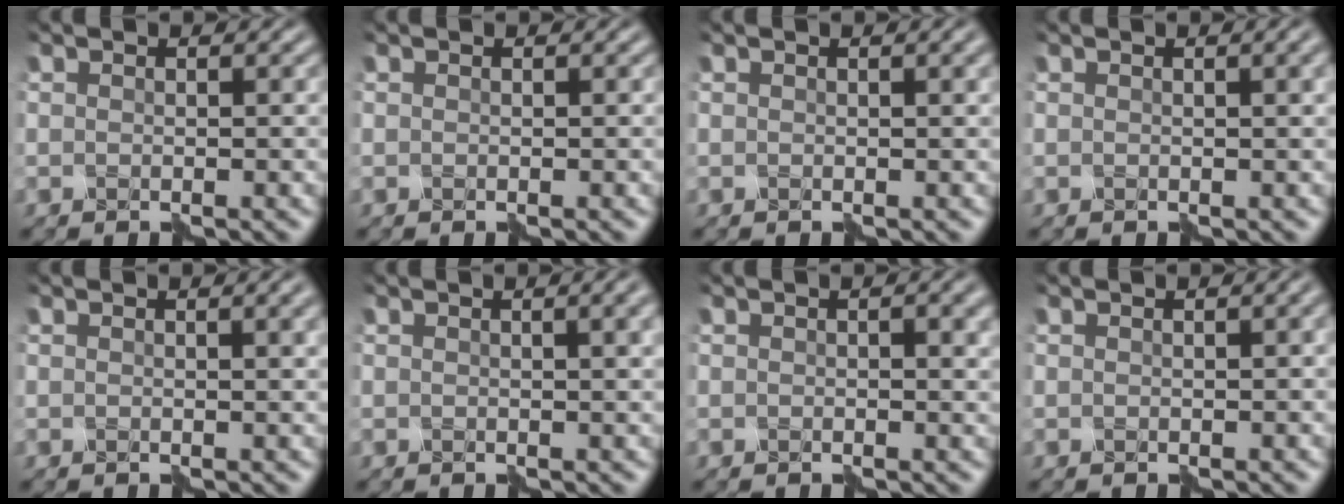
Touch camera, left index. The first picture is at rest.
{"total": 0.0}
{"total": 1.3, "force": [0.5, 0.4, 1.2], "torque": [-0.014, 0.003, 0.004]}
{"total": 2.3, "force": [0.7, 0.9, 2.1], "torque": [-0.016, 0.008, 0.003]}
{"total": 2.2, "force": [0.8, 0.7, 2.0], "torque": [-0.018, 0.006, 0.006]}
{"total": 3.5, "force": [1.1, 1.5, 3.0], "torque": [-0.022, 0.014, 0.000]}
{"total": 1.9, "force": [0.7, 0.5, 1.8], "torque": [-0.023, 0.003, 0.006]}
{"total": 1.4, "force": [0.3, 0.5, 1.3], "torque": [-0.011, 0.001, 0.004]}